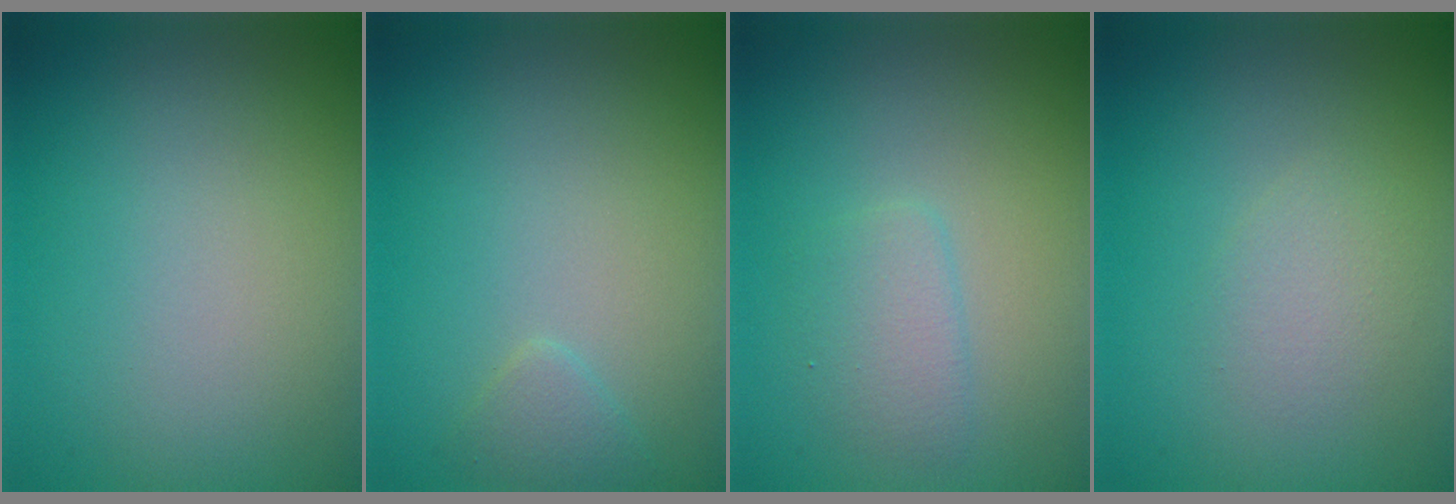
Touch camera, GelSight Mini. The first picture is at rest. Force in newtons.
{"total": 1.1, "press": 1.1, "slide": 0.1}
{"total": 1.9, "press": 1.9, "slide": 0.2}
{"total": 1.6, "press": 1.6, "slide": 0.1}